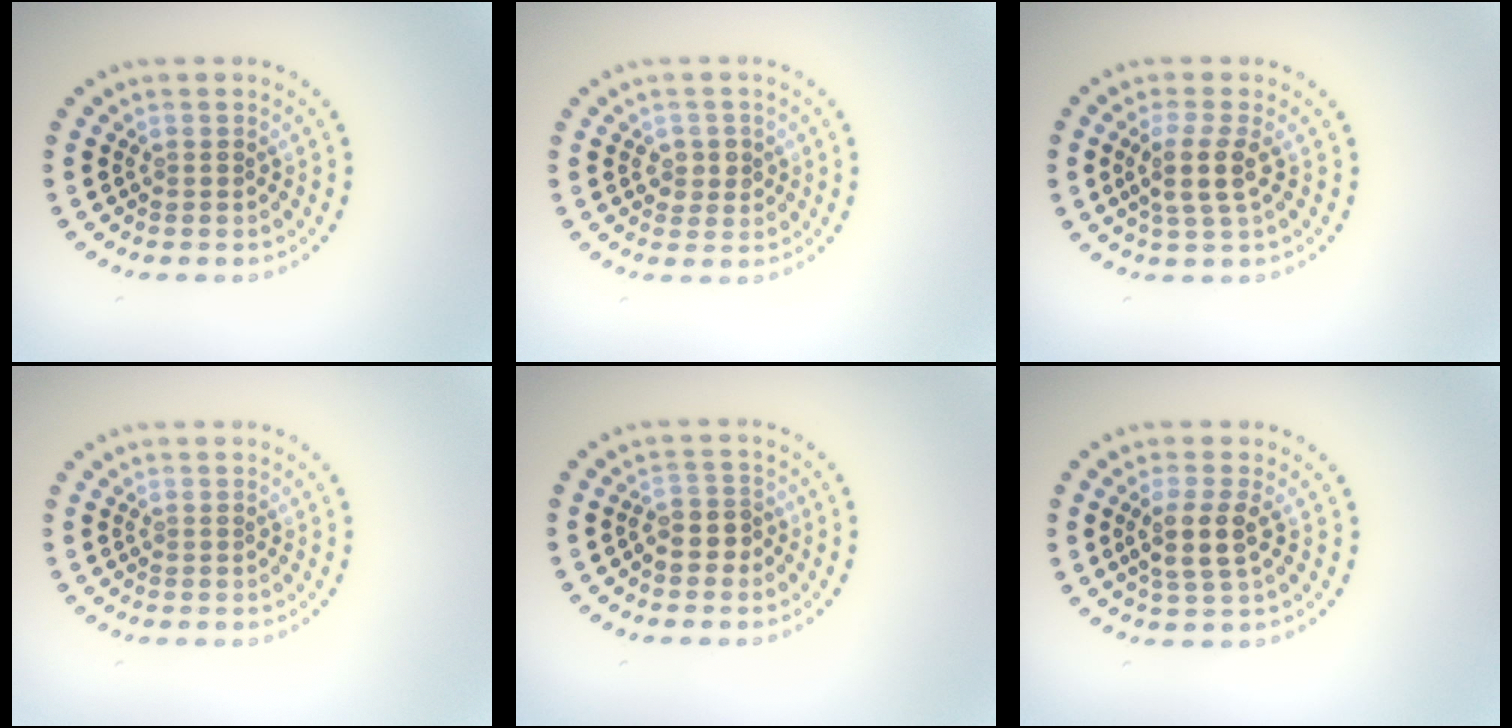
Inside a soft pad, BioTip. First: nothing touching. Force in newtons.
{"total": 1.8, "press": 1.8, "slide": 0.2}
{"total": 2.8, "press": 2.4, "slide": 1.5}
{"total": 0.0}
{"total": 2.5, "press": 2.2, "slide": 1.1}
{"total": 2.9, "press": 2.5, "slide": 1.4}